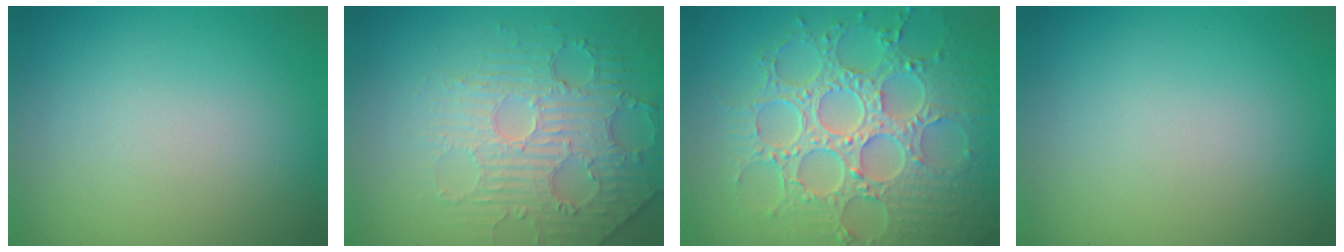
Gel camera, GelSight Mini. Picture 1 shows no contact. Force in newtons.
{"total": 4.7, "press": 3.7, "slide": 2.8}
{"total": 8.8, "press": 6.4, "slide": 5.9}
{"total": 0.0}